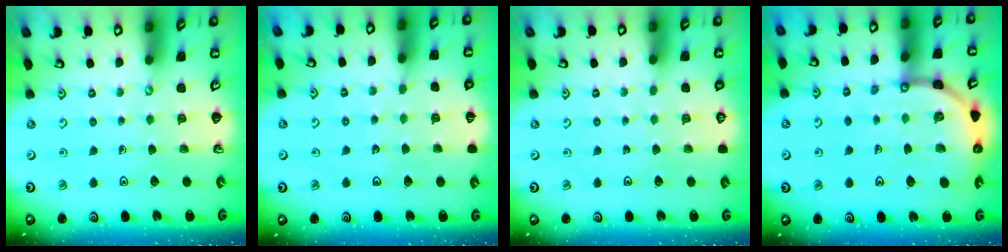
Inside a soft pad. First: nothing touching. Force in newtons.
{"total": 3.2, "press": 3.2, "slide": 0.3}
{"total": 0.0}
{"total": 9.8, "press": 9.7, "slide": 1.3}